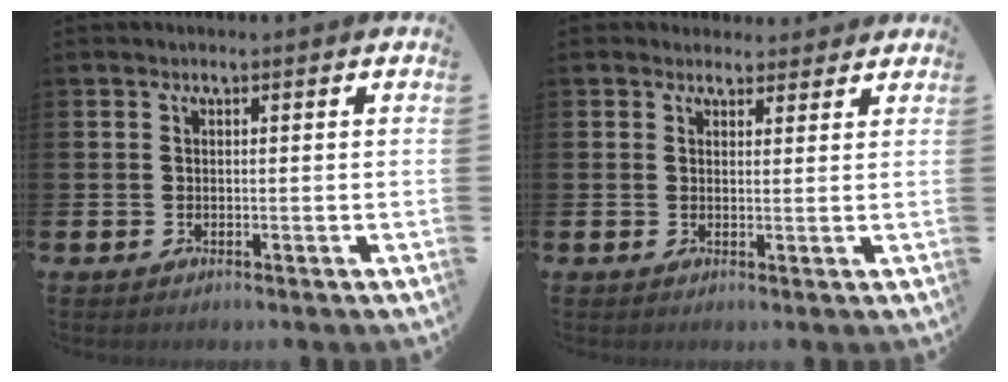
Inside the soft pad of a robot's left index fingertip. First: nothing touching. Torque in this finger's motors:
{"motor_torque": [1.03, -1.11, 0.14, -0.01]}